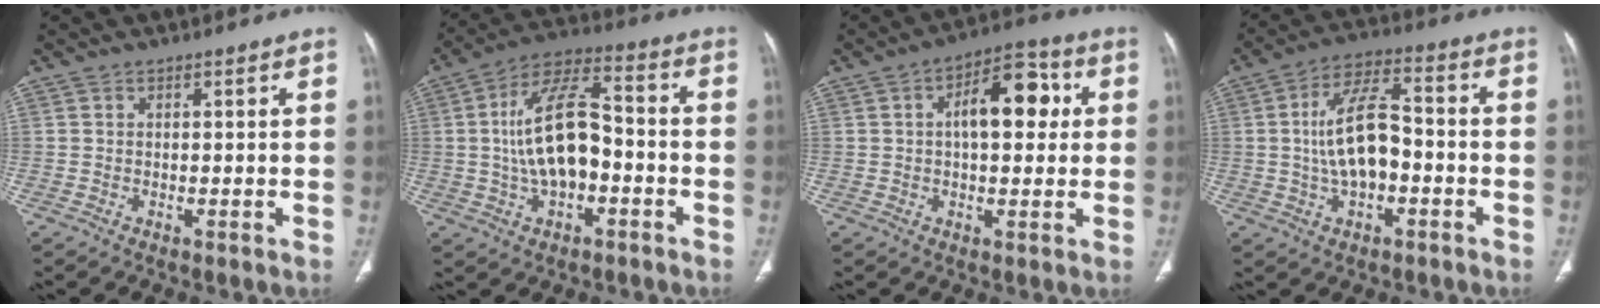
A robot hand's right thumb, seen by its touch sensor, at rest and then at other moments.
{"total": 14.6, "force": [-1.7, 7.4, 12.4], "torque": [-0.221, 0.039, -0.033]}
{"total": 11.7, "force": [2.1, 6.0, 9.9], "torque": [-0.120, 0.021, 0.023]}
{"total": 11.9, "force": [-1.3, 6.0, 10.2], "torque": [-0.181, 0.033, -0.027]}